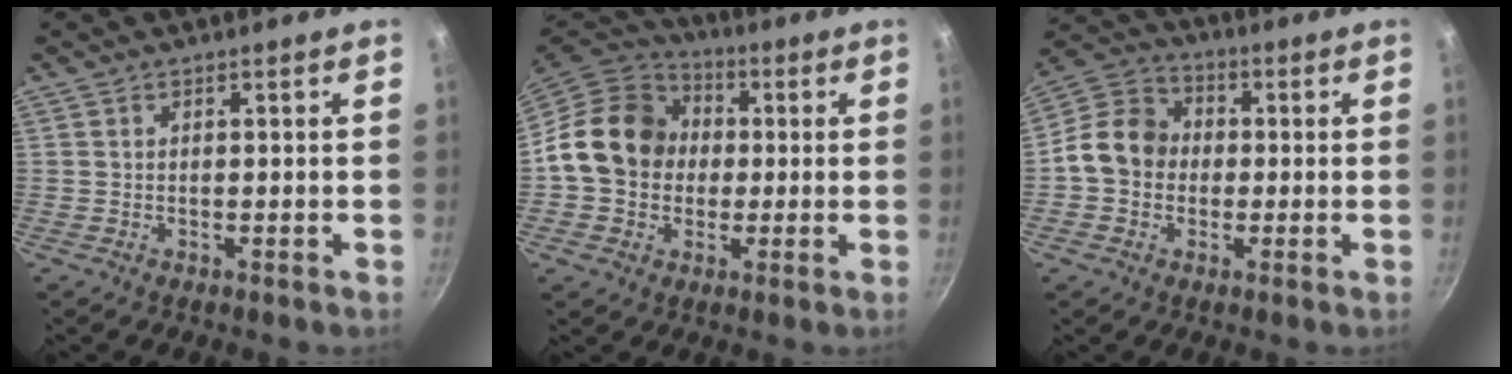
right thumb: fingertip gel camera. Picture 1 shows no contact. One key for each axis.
{"total": 16.2, "fx": 0.8, "fy": 13.7, "fz": 8.6, "tx": -0.118, "ty": 0.029, "tz": 0.001}
{"total": 10.7, "fx": -0.7, "fy": 9.1, "fz": 5.6, "tx": -0.066, "ty": 0.028, "tz": -0.035}